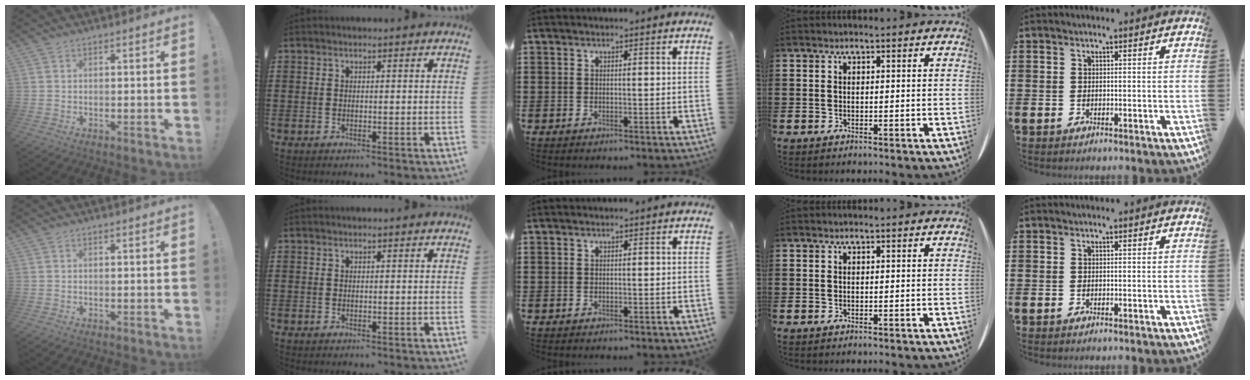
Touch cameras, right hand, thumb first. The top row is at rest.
{}